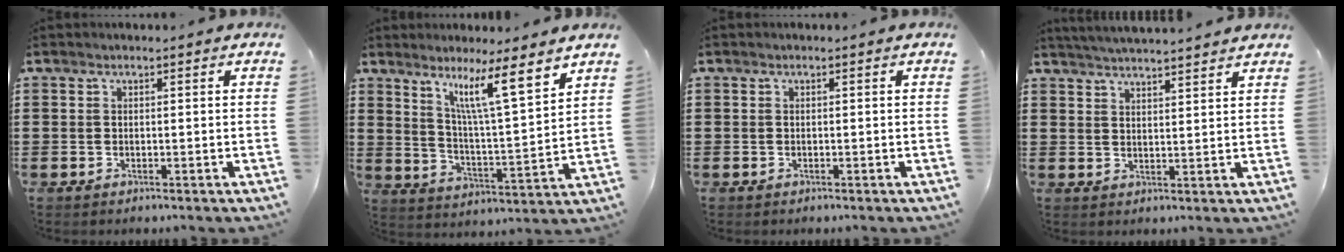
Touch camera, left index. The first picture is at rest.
{"total": 10.0, "force": [7.0, 0.5, 7.2], "torque": [-0.134, -0.041, 0.113]}
{"total": 0.0}
{"total": 3.4, "force": [3.4, -0.7, 0.3], "torque": [-0.017, -0.016, 0.060]}